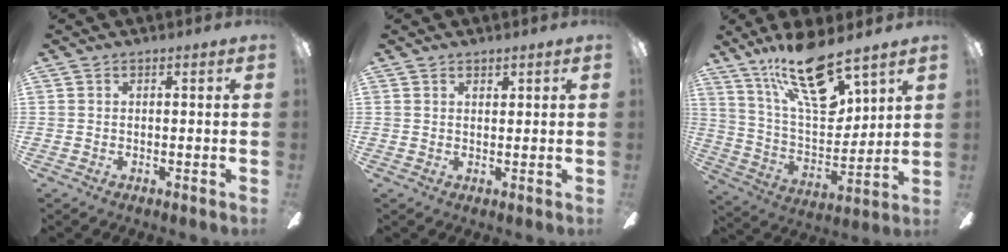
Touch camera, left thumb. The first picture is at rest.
{"total": 1.2, "force": [1.0, 0.4, 0.5], "torque": [-0.004, -0.003, 0.017]}
{"total": 20.7, "force": [13.9, 7.4, 13.5], "torque": [-0.260, -0.077, 0.237]}